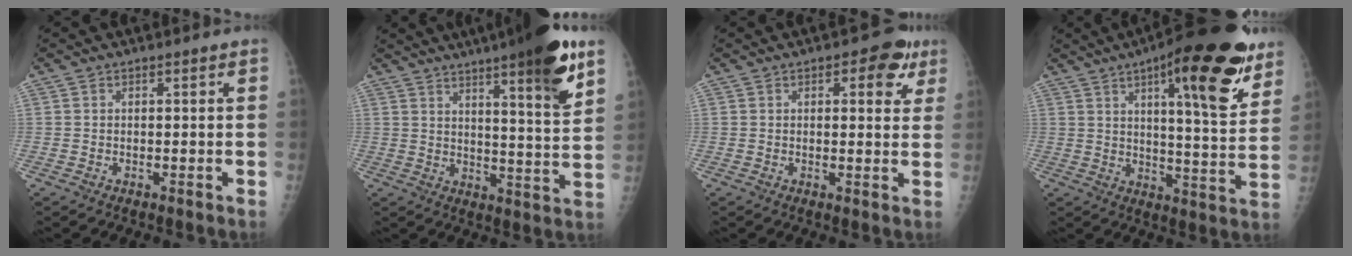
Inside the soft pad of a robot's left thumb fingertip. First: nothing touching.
{"total": 16.8, "force": [10.0, 2.3, 13.3], "torque": [-0.170, -0.047, 0.141]}
{"total": 6.4, "force": [2.8, 3.4, 4.7], "torque": [-0.020, -0.004, 0.024]}
{"total": 22.2, "force": [12.1, 5.9, 17.7], "torque": [-0.225, -0.046, 0.171]}